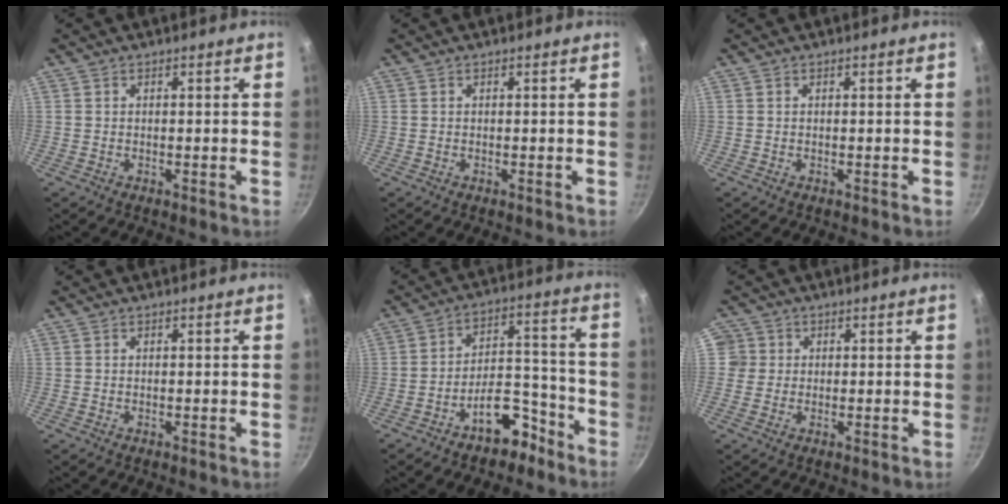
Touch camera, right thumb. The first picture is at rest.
{"total": 0.0}
{"total": 0.0}
{"total": 0.0}
{"total": 10.3, "force": [-6.8, 5.1, 5.7], "torque": [-0.046, 0.090, -0.092]}
{"total": 3.3, "force": [0.3, 3.3, 0.4], "torque": [0.023, 0.003, -0.002]}